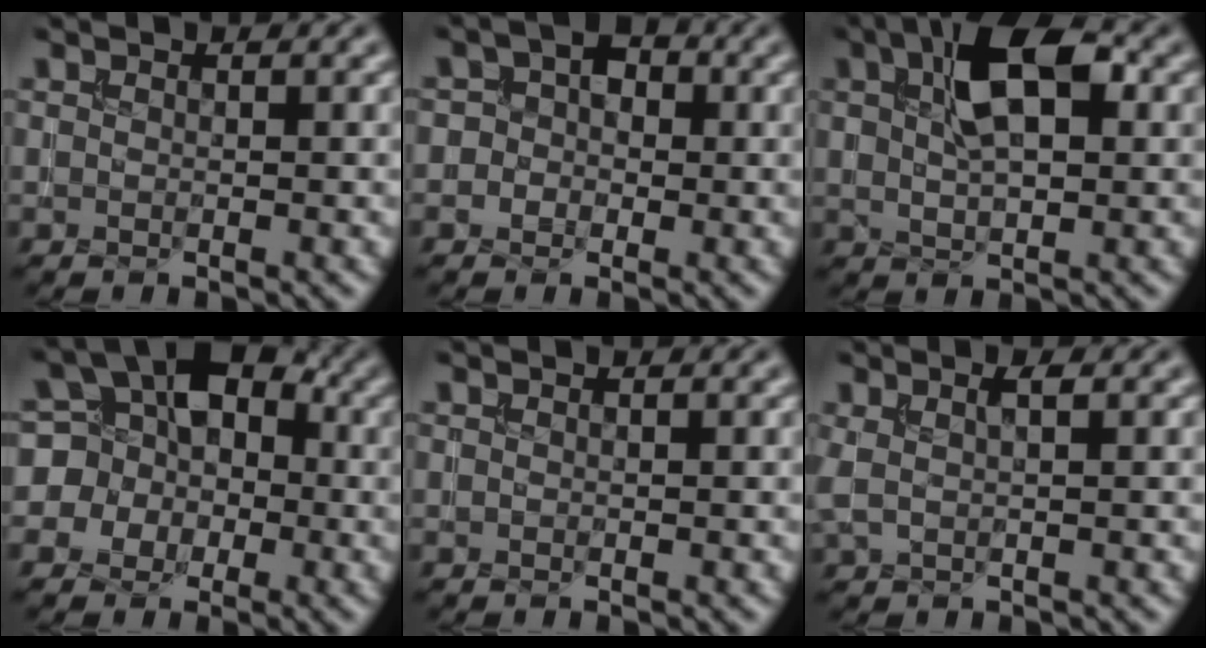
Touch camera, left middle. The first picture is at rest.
{"total": 3.4, "force": [0.0, 3.0, 1.6], "torque": [0.009, 0.016, -0.026]}
{"total": 7.5, "force": [2.4, 3.6, 6.1], "torque": [-0.110, 0.014, 0.036]}
{"total": 8.7, "force": [0.2, 7.7, 4.0], "torque": [-0.064, 0.031, -0.035]}
{"total": 0.0}
{"total": 1.9, "force": [0.7, 0.5, 1.7], "torque": [-0.034, 0.003, 0.011]}